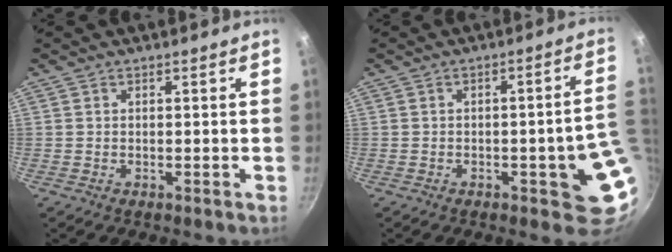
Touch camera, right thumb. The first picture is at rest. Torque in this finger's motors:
{"motor_torque": [2.07, 0.98, 0.64, -0.11, 0.04]}